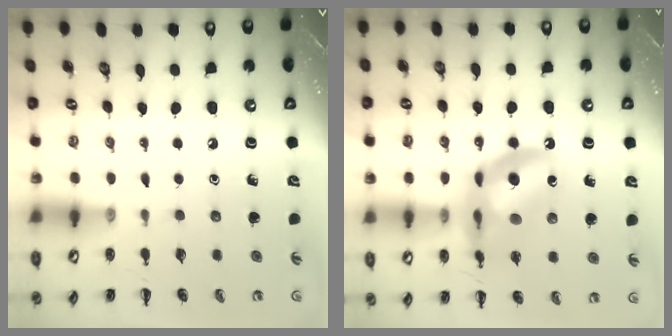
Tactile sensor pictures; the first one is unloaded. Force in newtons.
{"total": 16.5, "press": 16.0, "slide": 3.7}